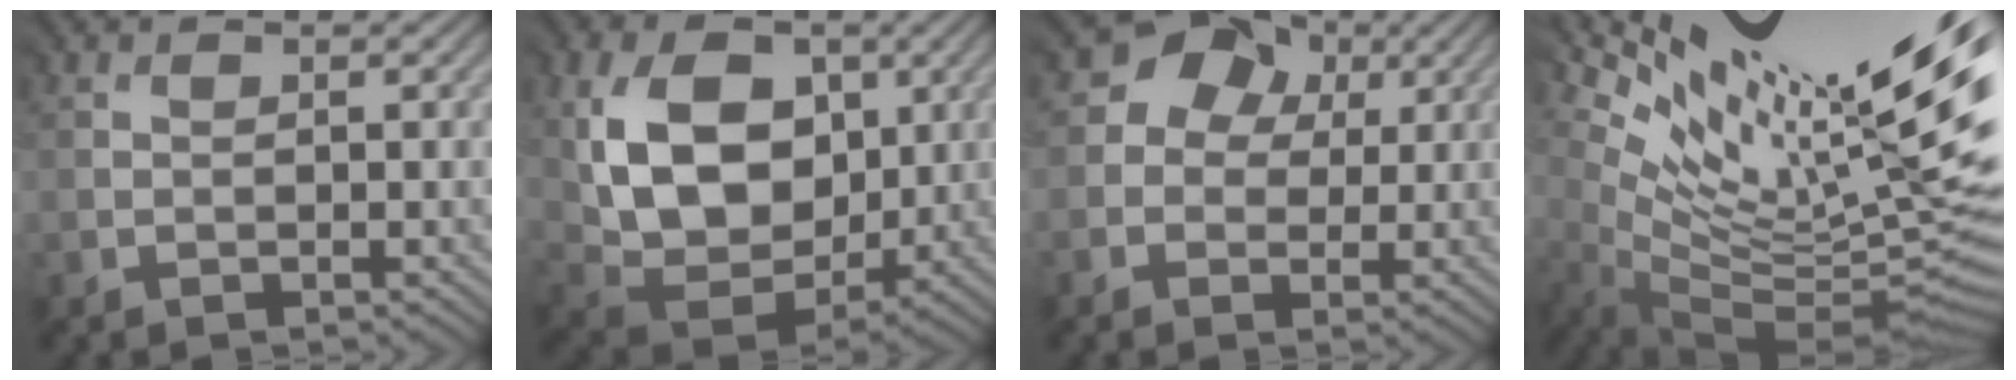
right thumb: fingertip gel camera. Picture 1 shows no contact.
{"total": 12.7, "force": [3.0, 9.0, 8.4], "torque": [-0.175, -0.004, 0.059]}
{"total": 6.8, "force": [1.9, 5.8, 3.1], "torque": [-0.053, 0.010, 0.017]}
{"total": 16.1, "force": [5.8, 4.4, 14.3], "torque": [-0.219, -0.006, 0.128]}